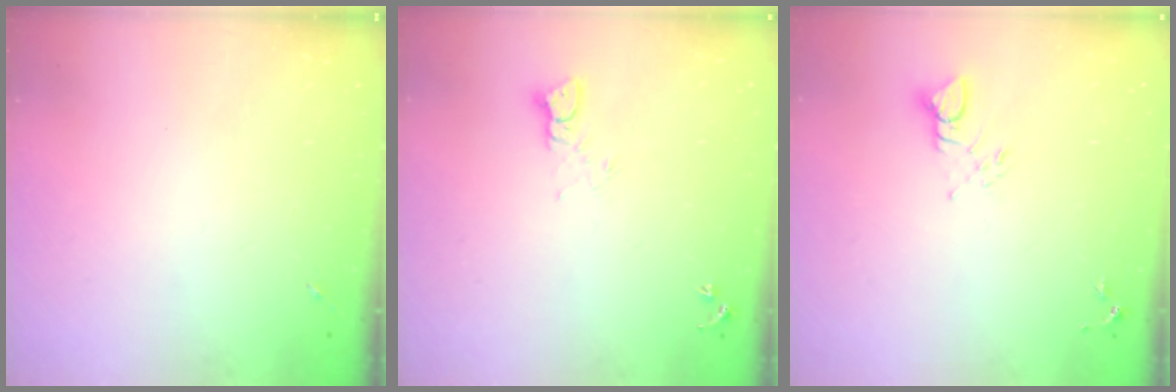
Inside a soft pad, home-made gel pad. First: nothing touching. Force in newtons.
{"total": 3.7, "press": 3.7, "slide": 0.3}
{"total": 4.1, "press": 4.1, "slide": 0.4}